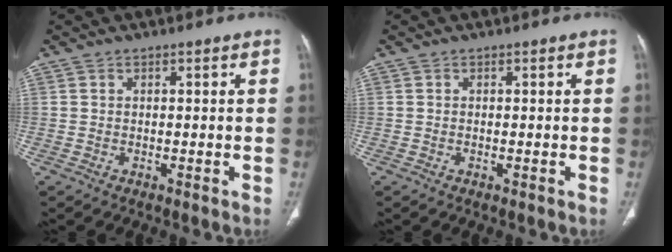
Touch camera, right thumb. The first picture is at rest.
{"total": 0.0}